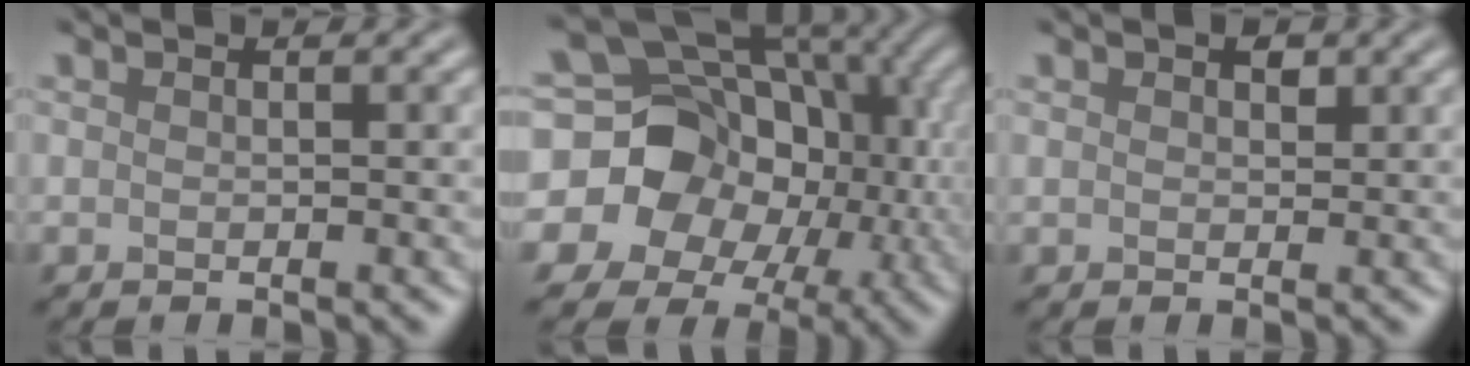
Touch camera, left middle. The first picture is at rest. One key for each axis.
{"total": 13.7, "fx": -1.2, "fy": 12.4, "fz": 5.7, "tx": -0.120, "ty": 0.010, "tz": -0.024}
{"total": 0.9, "fx": 0.3, "fy": -0.5, "fz": -0.7, "tx": -0.007, "ty": 0.008, "tz": 0.023}